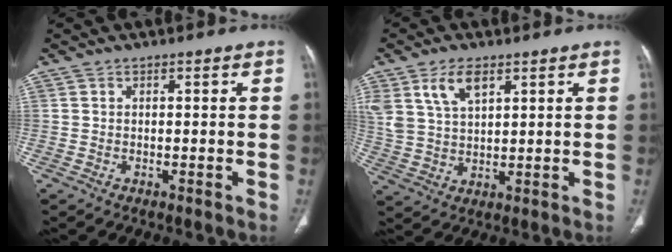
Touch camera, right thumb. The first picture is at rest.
{"total": 8.6, "force": [4.6, 4.5, 5.7], "torque": [-0.108, -0.012, 0.099]}